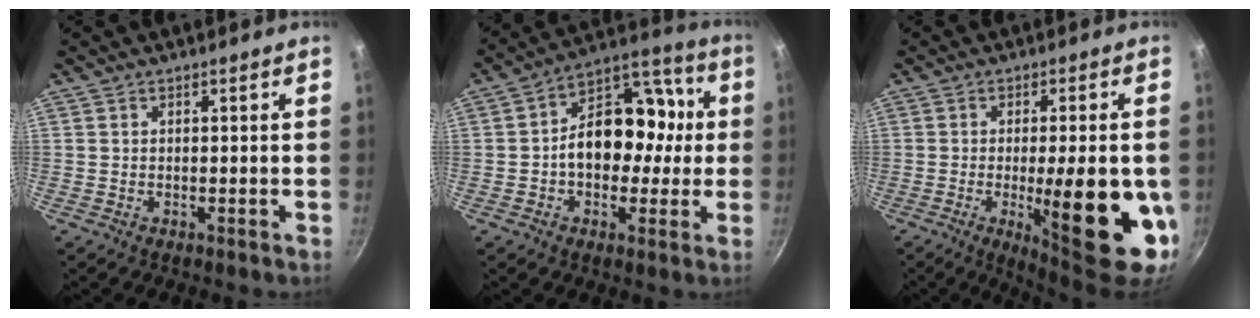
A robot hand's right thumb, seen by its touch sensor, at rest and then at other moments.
{"total": 16.6, "force": [0.0, 11.0, 12.4], "torque": [-0.143, 0.045, -0.007]}
{"total": 19.8, "force": [-4.2, 5.4, 18.5], "torque": [-0.203, -0.018, -0.039]}